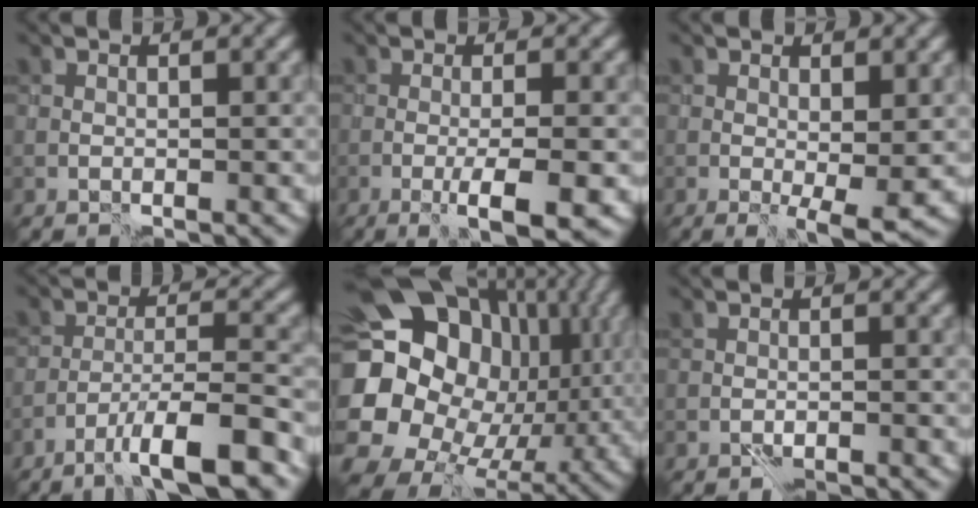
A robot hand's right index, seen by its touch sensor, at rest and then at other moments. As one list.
[{"total": 3.9, "force": [-1.6, -0.1, 3.5], "torque": [-0.054, 0.001, -0.028]}, {"total": 3.0, "force": [-0.3, 0.7, 2.9], "torque": [-0.038, -0.008, -0.004]}, {"total": 6.2, "force": [-4.7, 0.3, 4.0], "torque": [-0.063, 0.009, -0.082]}, {"total": 19.5, "force": [3.4, 16.5, 9.9], "torque": [-0.190, -0.017, 0.066]}, {"total": 1.1, "force": [-0.9, -0.6, -0.3], "torque": [0.007, -0.001, -0.019]}]